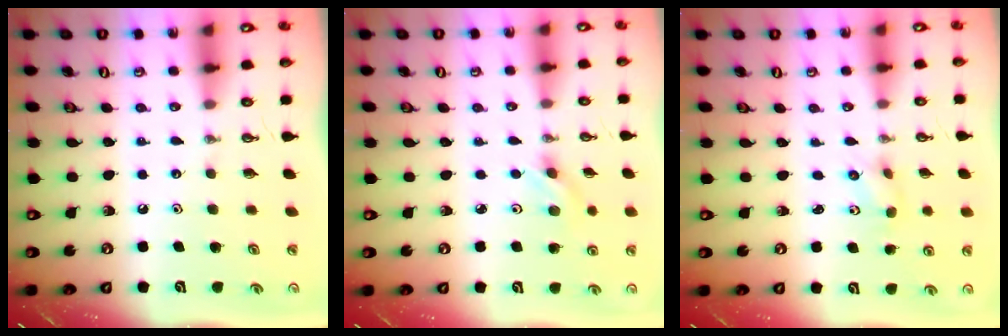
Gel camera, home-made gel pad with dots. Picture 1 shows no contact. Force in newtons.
{"total": 3.3, "press": 3.0, "slide": 1.4}
{"total": 2.3, "press": 2.0, "slide": 1.1}